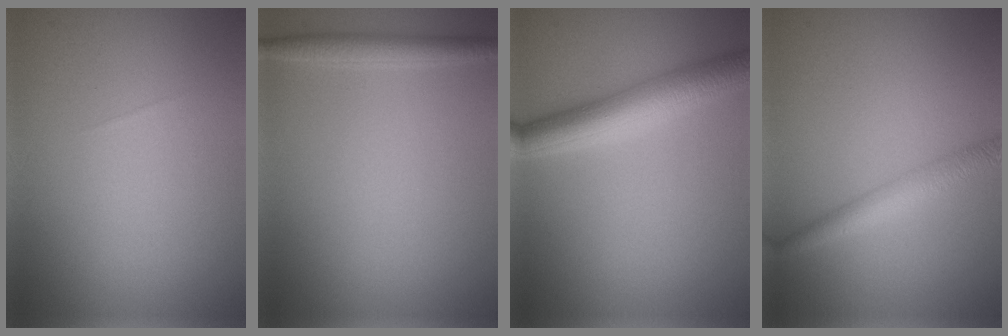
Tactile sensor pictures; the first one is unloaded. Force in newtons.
{"total": 1.9, "press": 1.9, "slide": 0.1}
{"total": 5.2, "press": 5.2, "slide": 0.0}
{"total": 2.8, "press": 2.8, "slide": 0.0}